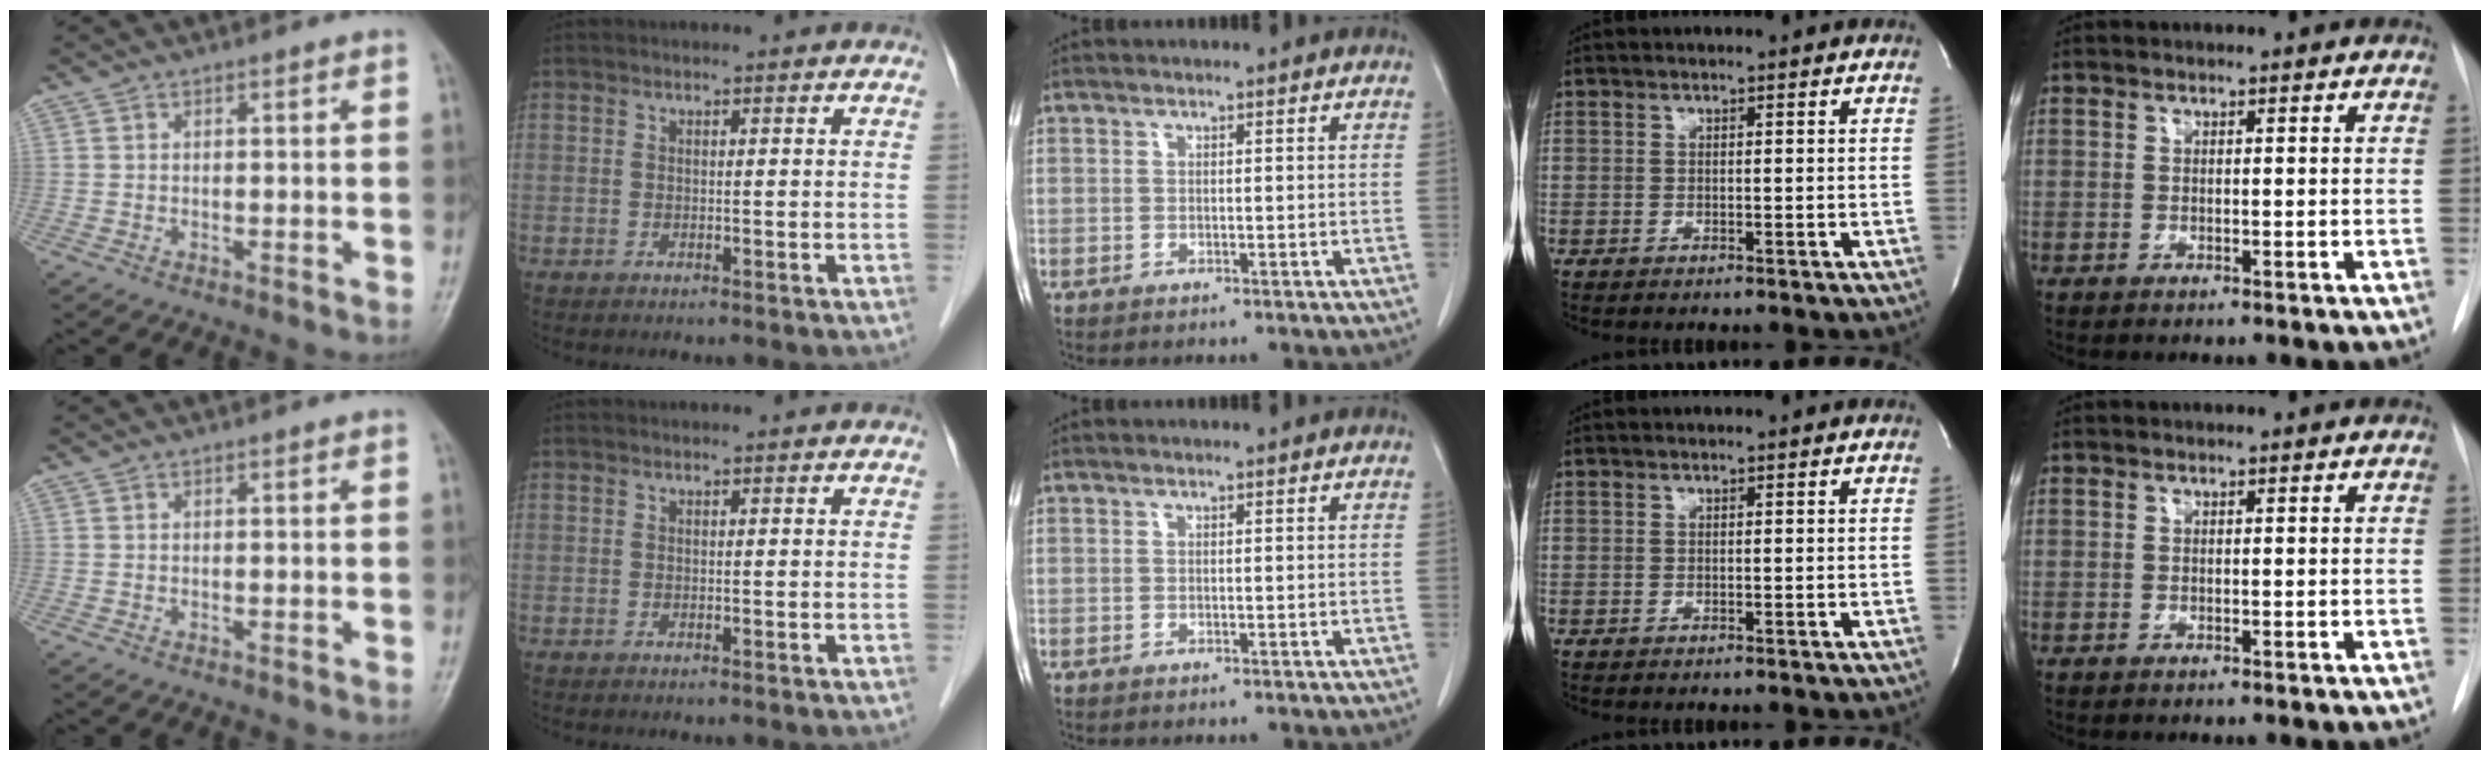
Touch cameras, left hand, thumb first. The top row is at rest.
{}